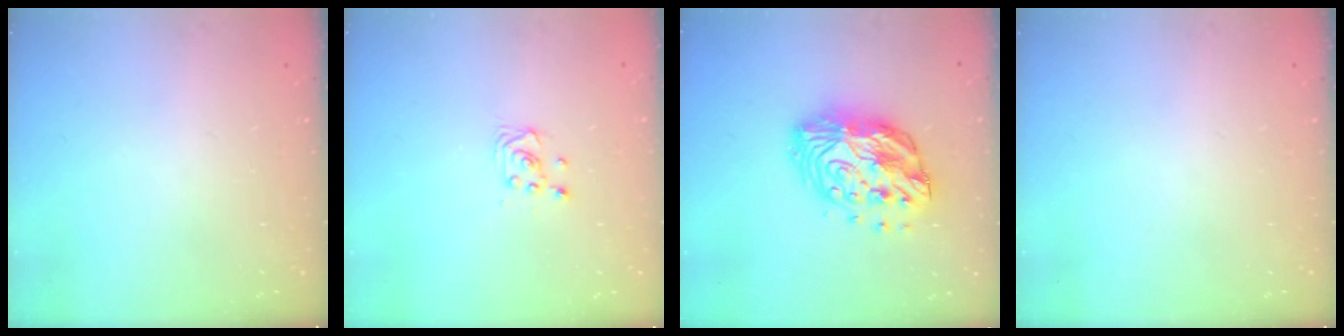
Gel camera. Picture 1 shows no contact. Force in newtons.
{"total": 2.6, "press": 2.6, "slide": 0.2}
{"total": 15.7, "press": 15.6, "slide": 1.2}
{"total": 0.0}